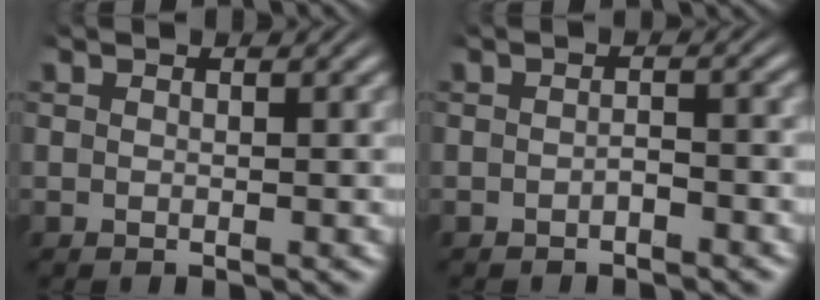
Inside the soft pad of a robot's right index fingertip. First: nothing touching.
{"total": 1.2, "force": [-1.1, 0.1, 0.5], "torque": [-0.006, -0.003, -0.018]}